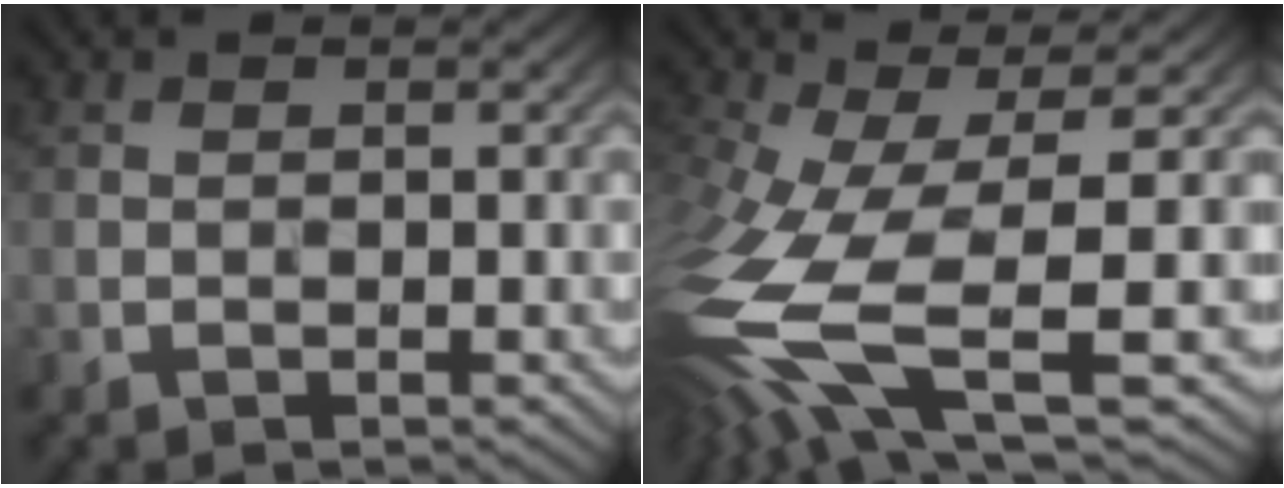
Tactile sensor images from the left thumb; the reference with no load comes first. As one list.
[{"total": 13.9, "force": [-3.5, 4.9, 12.5], "torque": [-0.303, -0.030, -0.047]}]